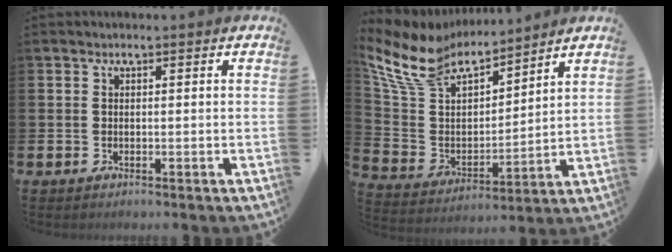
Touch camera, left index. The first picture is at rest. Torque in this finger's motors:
{"motor_torque": [1.10, -1.04, 0.68, 0.08]}